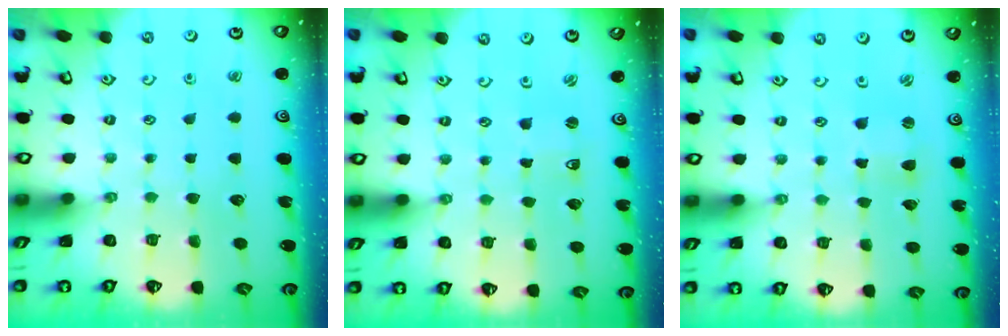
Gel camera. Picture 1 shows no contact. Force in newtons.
{"total": 1.9, "press": 1.8, "slide": 0.4}
{"total": 1.8, "press": 1.8, "slide": 0.3}